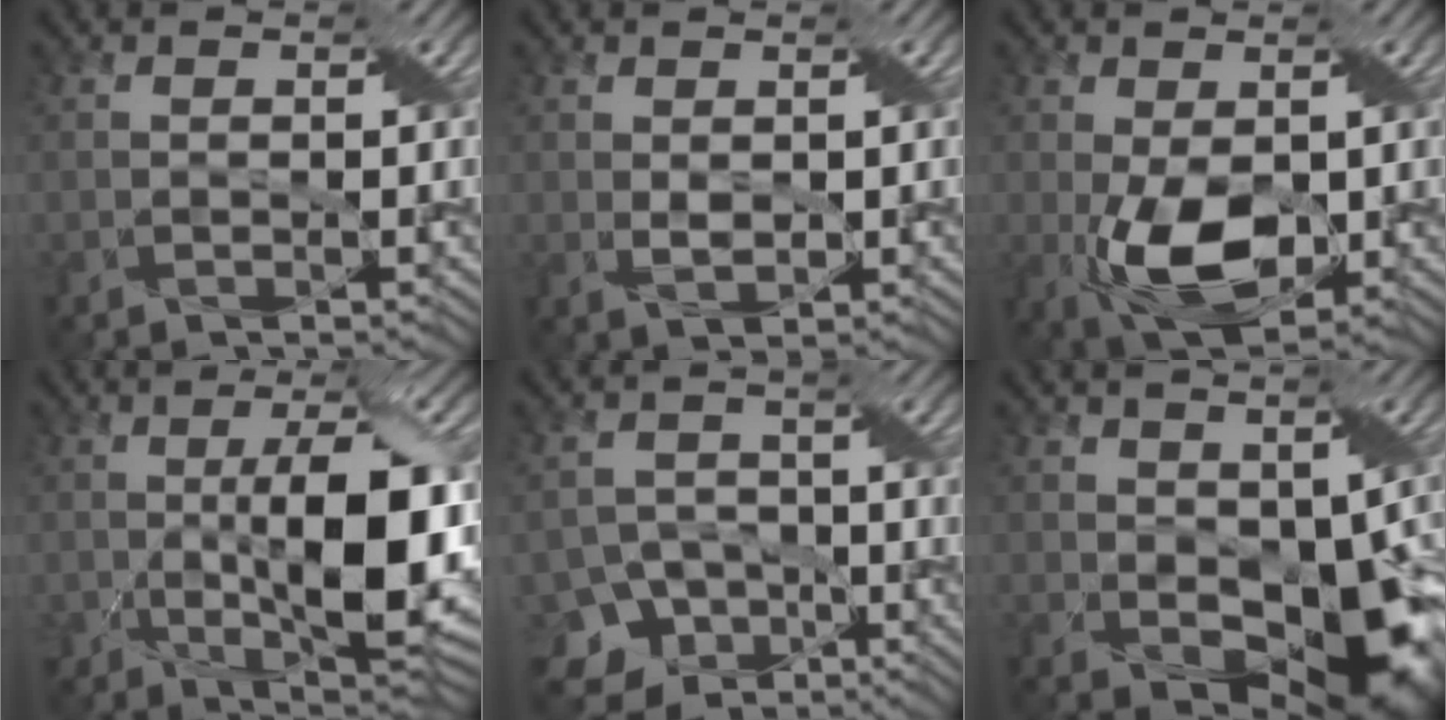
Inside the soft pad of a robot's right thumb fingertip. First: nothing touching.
{"total": 1.5, "force": [0.5, 1.0, 1.0], "torque": [-0.027, -0.002, 0.015]}
{"total": 7.8, "force": [-1.4, 4.5, 6.3], "torque": [-0.141, -0.011, -0.016]}
{"total": 12.2, "force": [-0.7, 4.9, 11.1], "torque": [-0.180, -0.005, -0.005]}
{"total": 8.7, "force": [-5.7, 6.2, 1.8], "torque": [-0.038, -0.012, -0.097]}
{"total": 10.9, "force": [-0.8, 6.7, 8.6], "torque": [-0.129, -0.024, -0.001]}